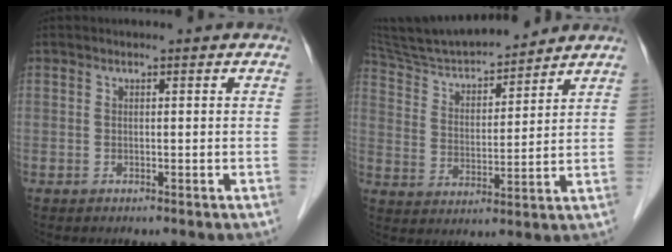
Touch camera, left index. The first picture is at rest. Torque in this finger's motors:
{"motor_torque": [-0.58, -0.69, 0.10, 0.03]}